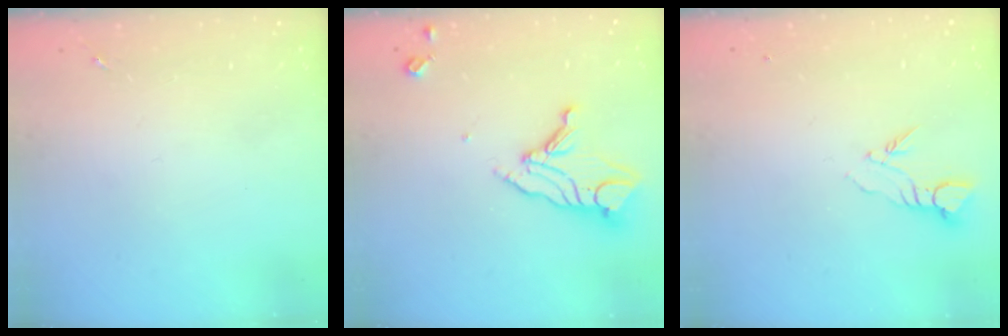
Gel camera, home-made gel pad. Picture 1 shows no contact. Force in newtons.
{"total": 12.2, "press": 12.1, "slide": 1.2}
{"total": 3.8, "press": 3.8, "slide": 0.2}